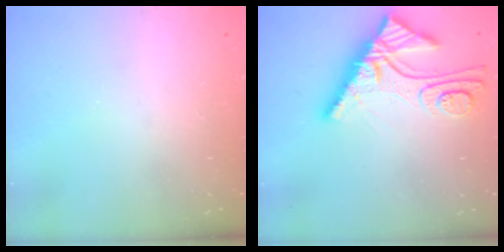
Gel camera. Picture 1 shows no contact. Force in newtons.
{"total": 11.9, "press": 11.9, "slide": 1.0}